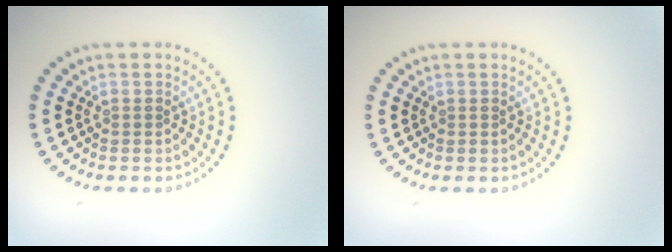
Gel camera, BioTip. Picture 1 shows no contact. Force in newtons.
{"total": 0.0}